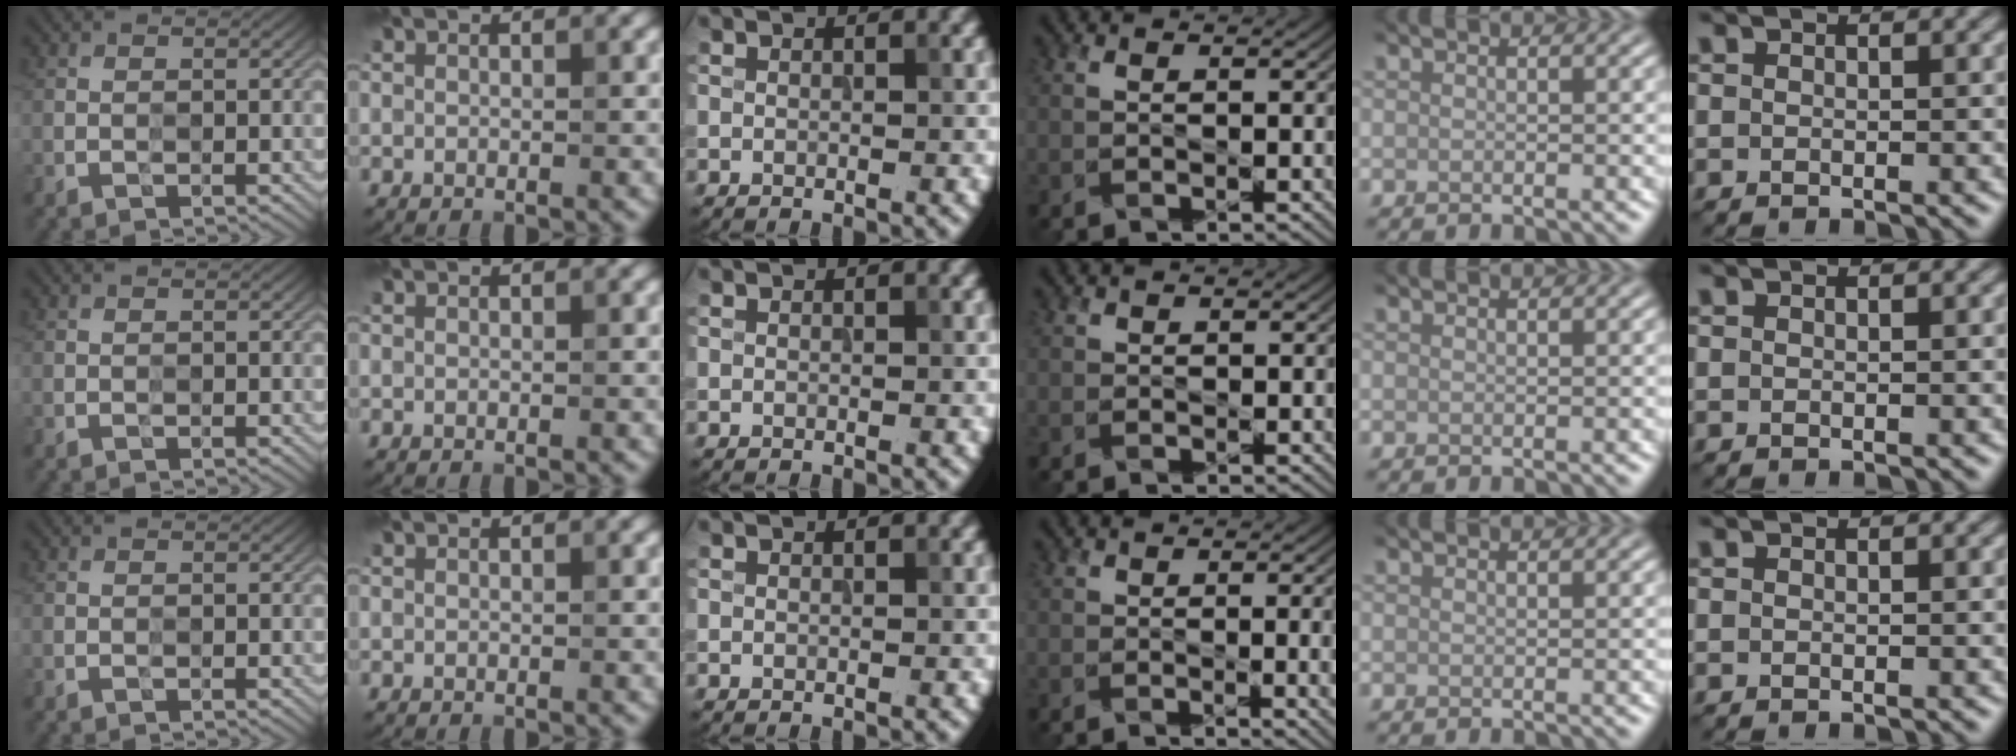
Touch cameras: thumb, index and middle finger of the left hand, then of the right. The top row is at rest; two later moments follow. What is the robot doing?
{"motion": "press", "object": "grip strengthener"}